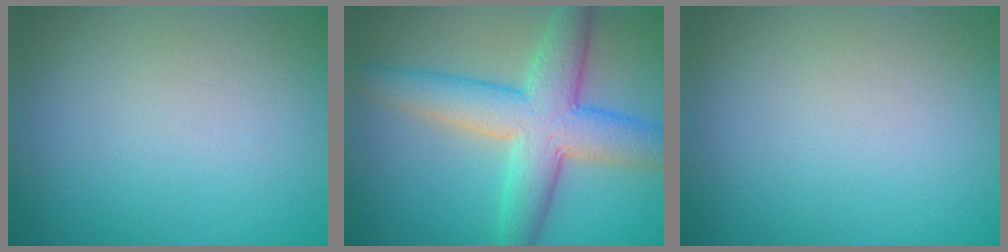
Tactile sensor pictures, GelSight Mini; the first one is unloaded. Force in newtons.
{"total": 7.4, "press": 7.4, "slide": 0.1}
{"total": 0.0}